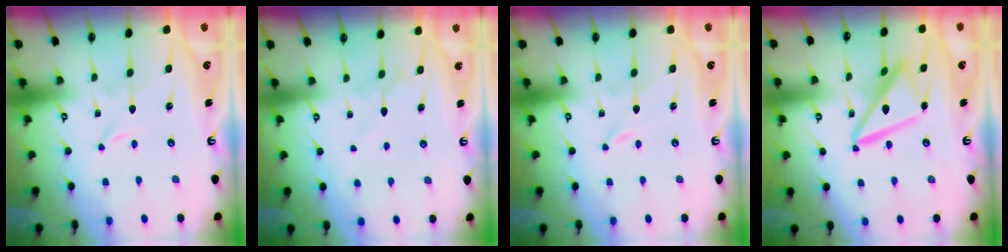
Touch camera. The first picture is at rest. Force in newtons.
{"total": 5.6, "press": 5.6, "slide": 0.8}
{"total": 0.0}
{"total": 14.5, "press": 14.4, "slide": 1.6}